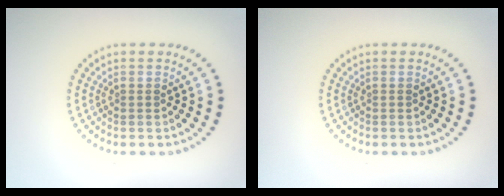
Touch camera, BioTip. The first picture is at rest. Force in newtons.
{"total": 0.0}